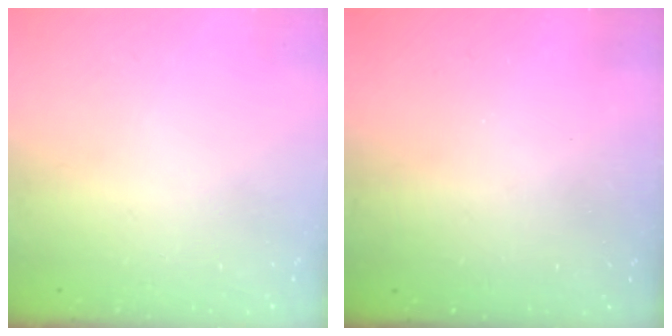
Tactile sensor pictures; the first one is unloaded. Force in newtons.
{"total": 3.3, "press": 3.3, "slide": 0.2}